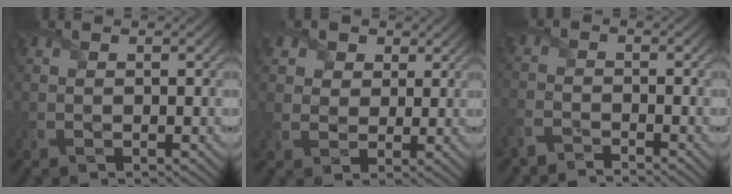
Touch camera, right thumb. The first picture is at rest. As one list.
[{"total": 6.8, "force": [3.9, 5.0, 2.4], "torque": [-0.107, 0.000, 0.074]}, {"total": 2.9, "force": [-2.9, 0.3, 0.5], "torque": [-0.015, -0.006, -0.074]}]